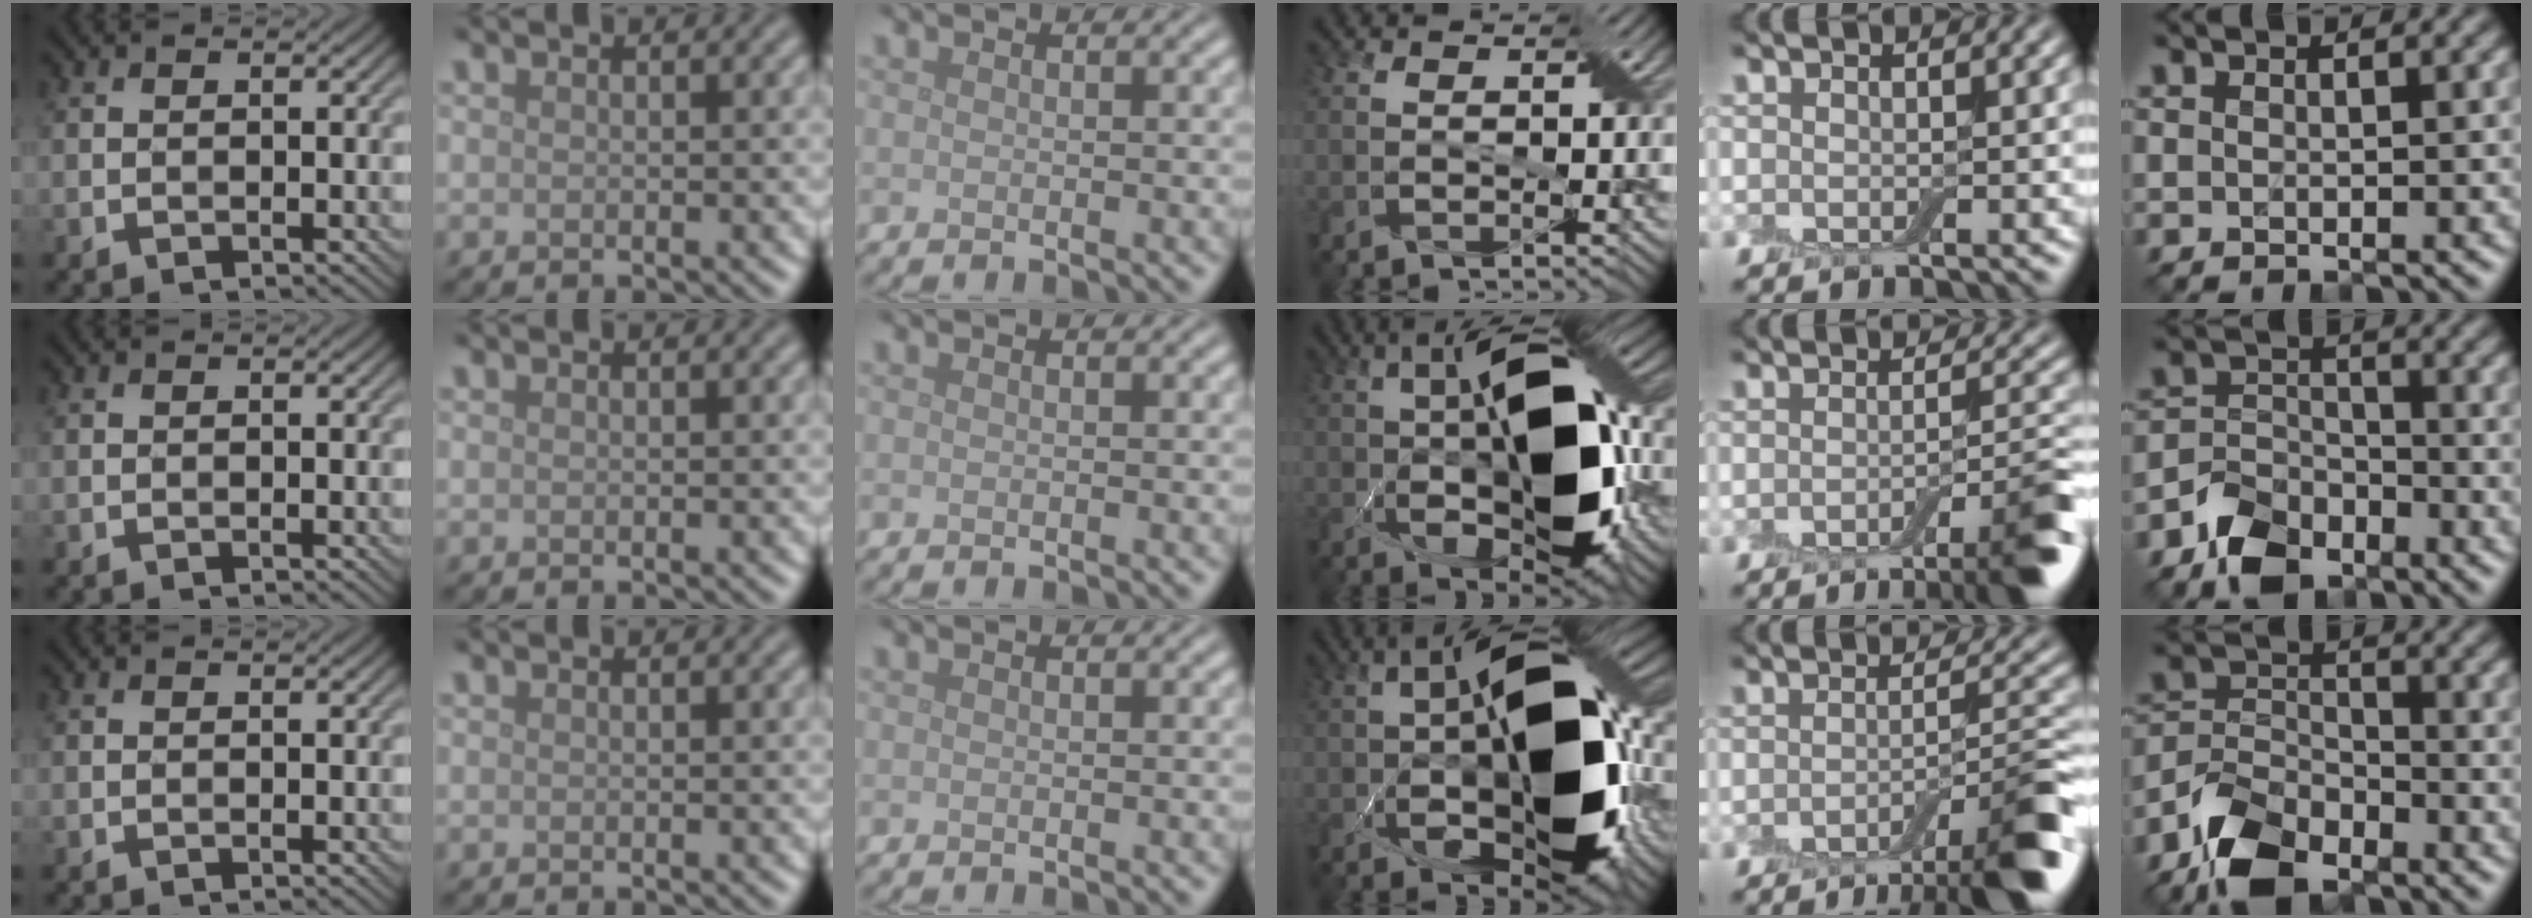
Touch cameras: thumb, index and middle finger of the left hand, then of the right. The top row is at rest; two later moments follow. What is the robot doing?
{"motion": "pour", "object": "cup"}